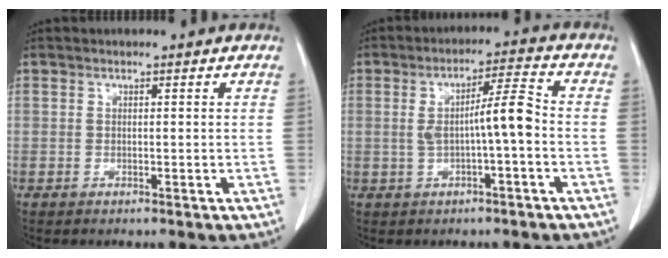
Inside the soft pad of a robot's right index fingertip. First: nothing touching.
{"total": 6.6, "force": [-0.5, 0.5, 6.6], "torque": [-0.112, 0.018, -0.007]}